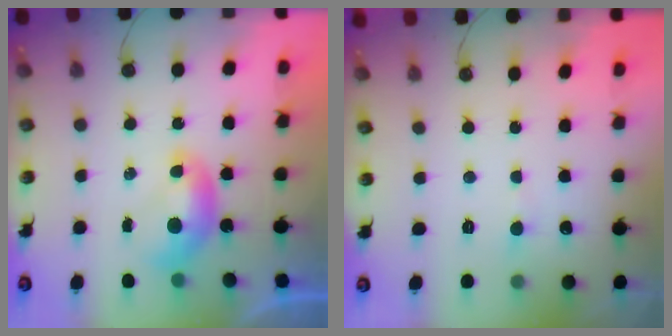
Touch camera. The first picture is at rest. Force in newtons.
{"total": 1.1, "press": 0.9, "slide": 0.5}